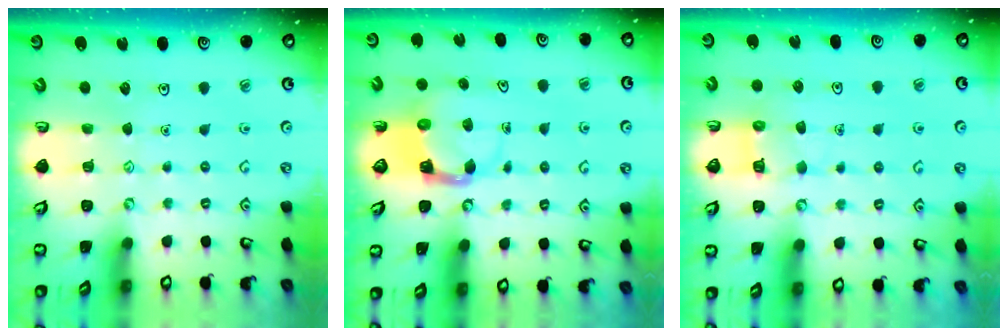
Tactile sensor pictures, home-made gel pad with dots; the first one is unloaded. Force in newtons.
{"total": 3.7, "press": 3.6, "slide": 0.6}
{"total": 4.8, "press": 4.8, "slide": 0.5}